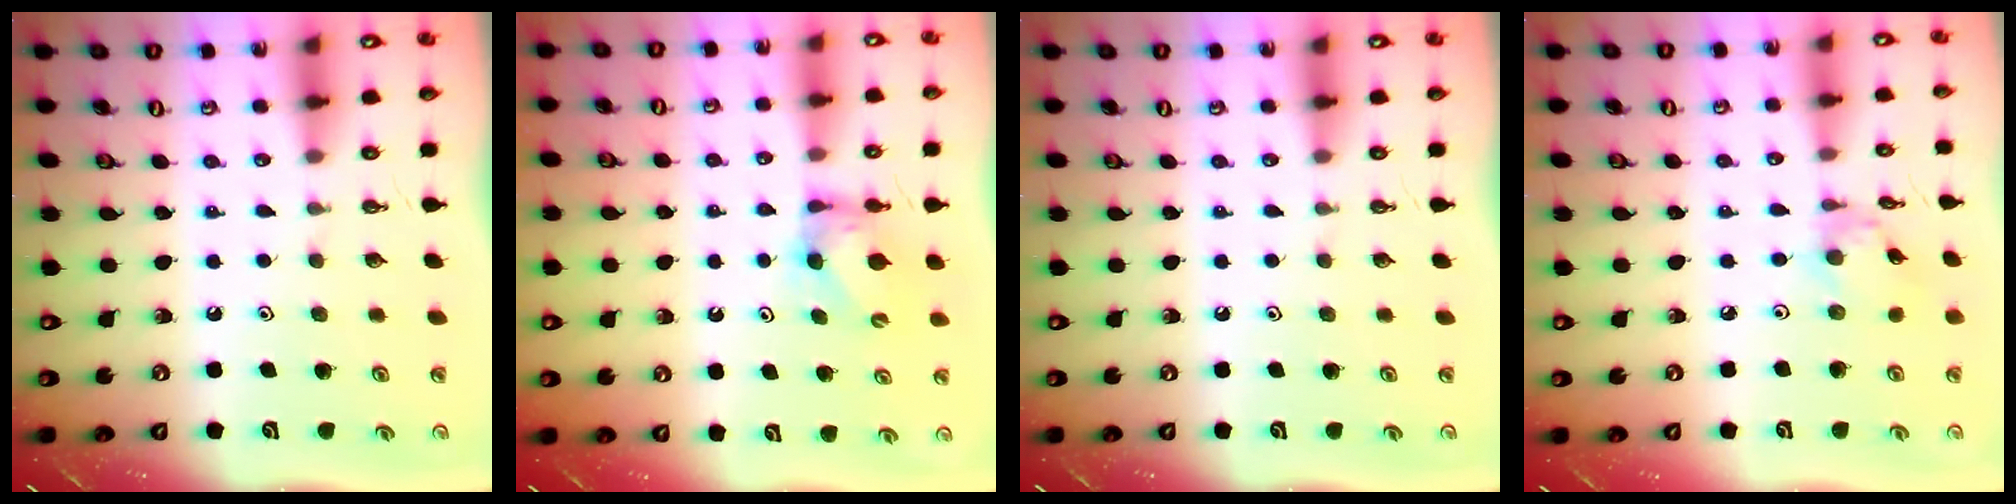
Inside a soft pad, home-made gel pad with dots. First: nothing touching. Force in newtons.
{"total": 6.7, "press": 6.7, "slide": 0.3}
{"total": 0.0}
{"total": 3.4, "press": 3.4, "slide": 0.2}